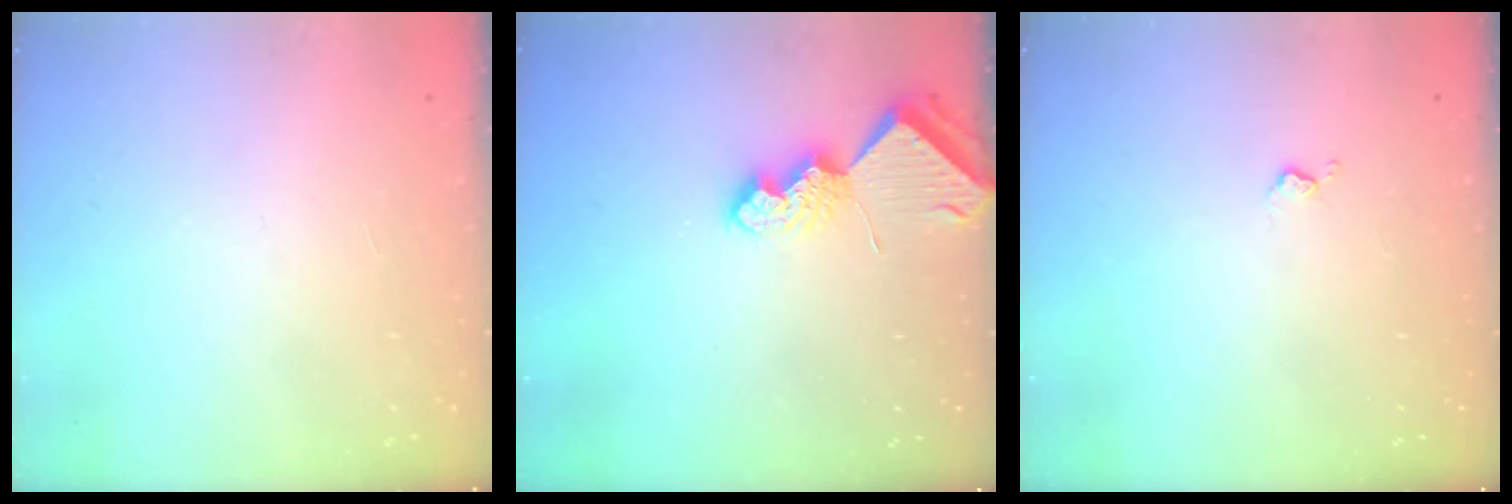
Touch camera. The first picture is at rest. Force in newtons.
{"total": 7.3, "press": 7.2, "slide": 0.9}
{"total": 2.7, "press": 2.6, "slide": 0.5}